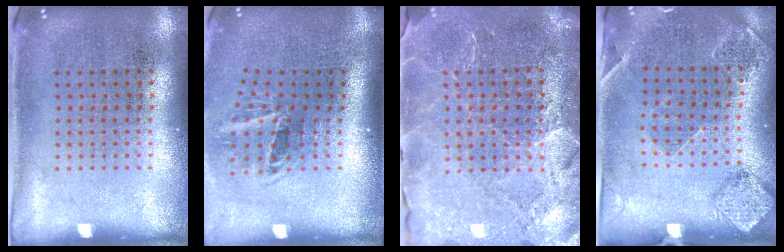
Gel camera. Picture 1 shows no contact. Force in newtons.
{"total": 2.0, "press": 1.1, "slide": 1.6}
{"total": 3.6, "press": 3.4, "slide": 1.1}
{"total": 1.6, "press": 1.5, "slide": 0.3}